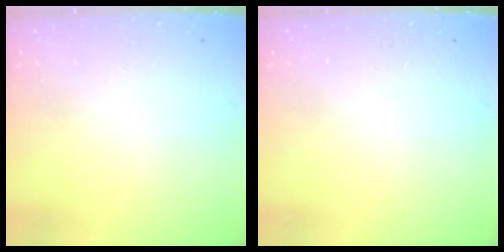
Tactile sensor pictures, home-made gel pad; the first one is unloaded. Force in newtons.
{"total": 0.0}